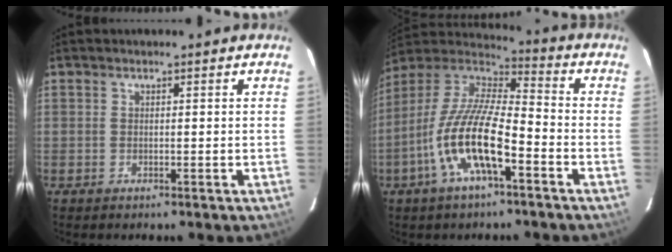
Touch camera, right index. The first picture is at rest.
{"total": 15.9, "force": [-6.6, 4.4, 13.8], "torque": [-0.274, -0.011, -0.132]}